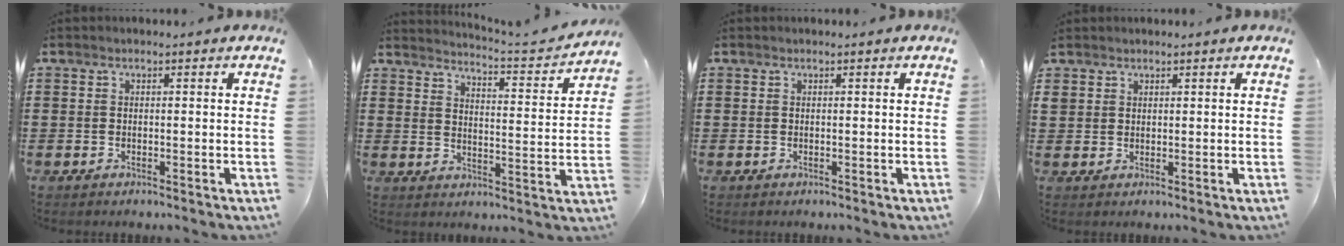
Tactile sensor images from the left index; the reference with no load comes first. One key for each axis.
{"total": 3.1, "fx": 3.0, "fy": -0.5, "fz": 0.7, "tx": -0.027, "ty": -0.034, "tz": 0.040}
{"total": 0.0}
{"total": 1.8, "fx": 1.4, "fy": 1.0, "fz": 0.1, "tx": -0.007, "ty": 0.005, "tz": 0.029}